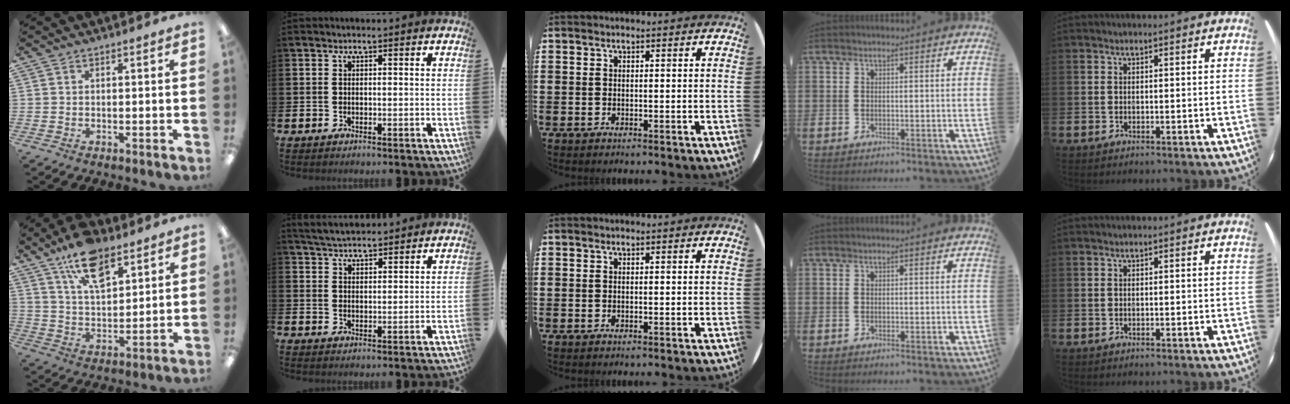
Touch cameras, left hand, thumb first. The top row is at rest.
{"thumb": {"total": 13.5, "force": [9.0, 6.5, 7.8], "torque": [-0.123, -0.041, 0.160]}, "index": {"total": 4.2, "force": [4.1, 0.6, 0.5], "torque": [-0.029, -0.014, 0.077]}}